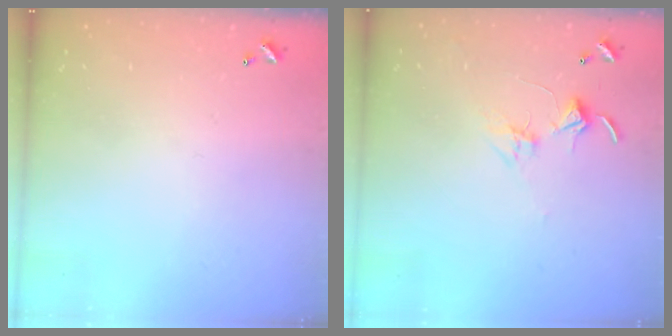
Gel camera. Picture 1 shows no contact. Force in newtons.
{"total": 2.8, "press": 2.8, "slide": 0.2}